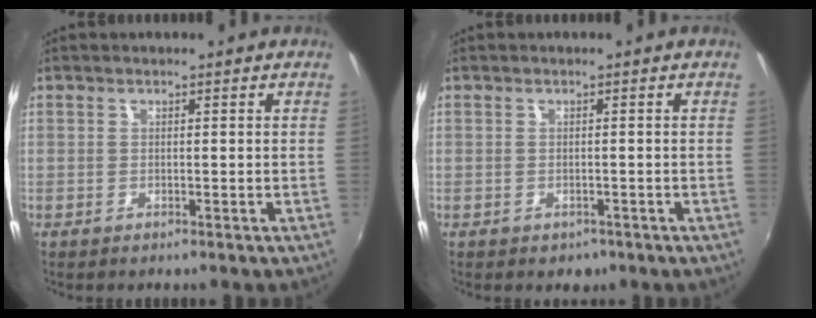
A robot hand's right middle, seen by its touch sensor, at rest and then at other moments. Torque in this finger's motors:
{"motor_torque": [0.30, -0.28, 0.09, 0.01]}